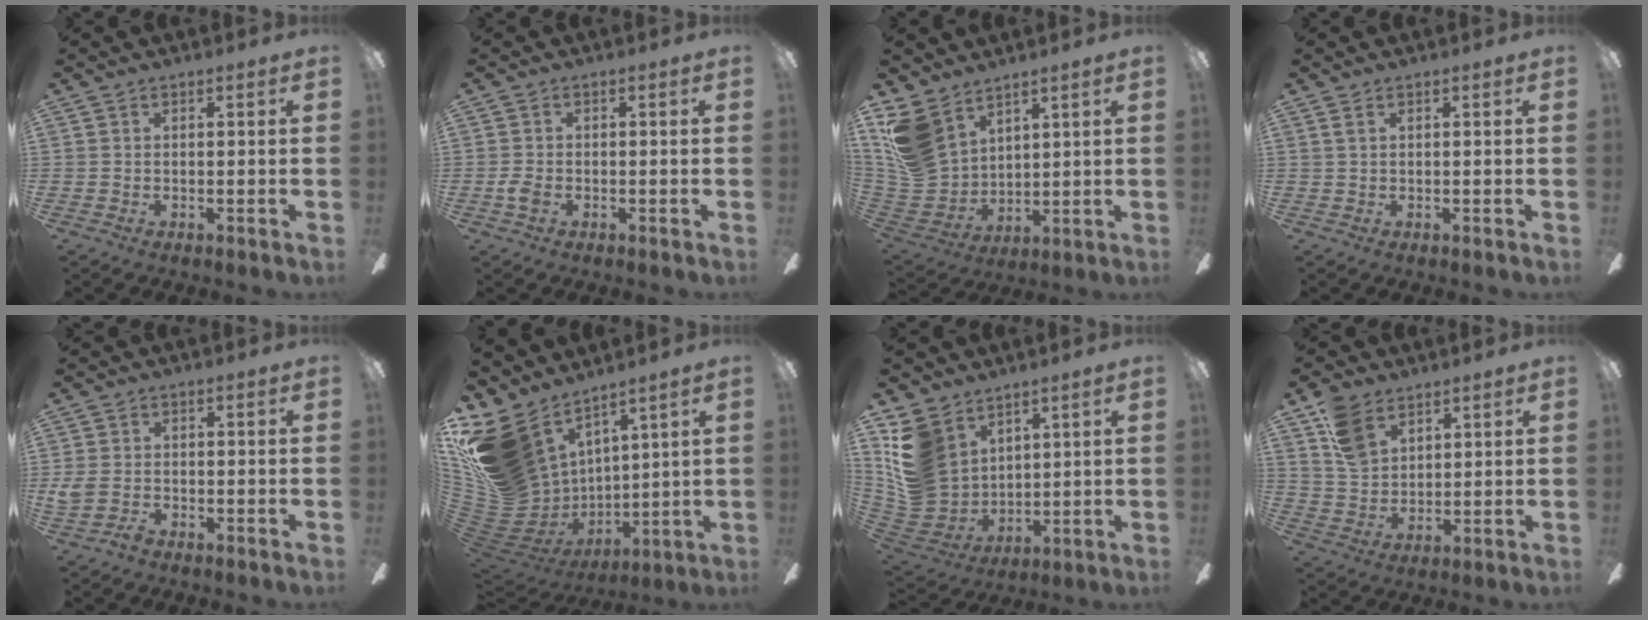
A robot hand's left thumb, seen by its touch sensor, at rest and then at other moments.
{"total": 2.6, "force": [-1.2, 1.4, 1.9], "torque": [-0.045, -0.001, -0.023]}
{"total": 14.6, "force": [8.5, 9.7, 6.8], "torque": [-0.172, -0.036, 0.171]}
{"total": 0.8, "force": [0.3, 0.4, 0.6], "torque": [-0.013, 0.005, 0.005]}
{"total": 3.8, "force": [-2.1, 2.2, 2.2], "torque": [-0.055, 0.004, -0.042]}
{"total": 21.4, "force": [10.1, 14.8, 11.8], "torque": [-0.235, -0.092, 0.225]}
{"total": 14.5, "force": [6.8, 11.1, 6.3], "torque": [-0.176, -0.042, 0.137]}
{"total": 10.1, "force": [6.3, 6.3, 4.6], "torque": [-0.087, -0.017, 0.122]}